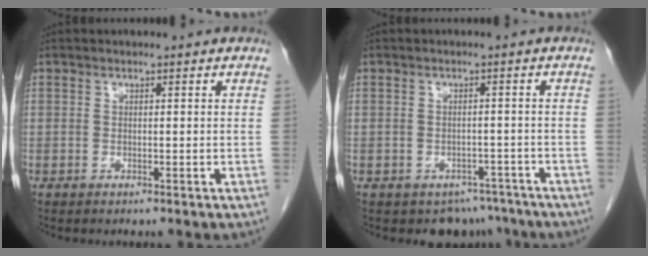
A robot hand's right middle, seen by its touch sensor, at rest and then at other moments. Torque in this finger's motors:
{"motor_torque": [0.02, -0.02, 0.01, 0.00]}